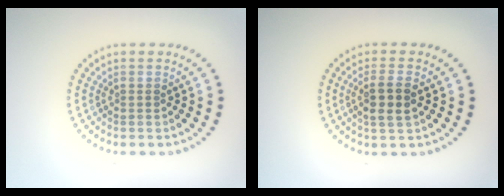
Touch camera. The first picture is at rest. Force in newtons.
{"total": 2.8, "press": 2.6, "slide": 1.1}